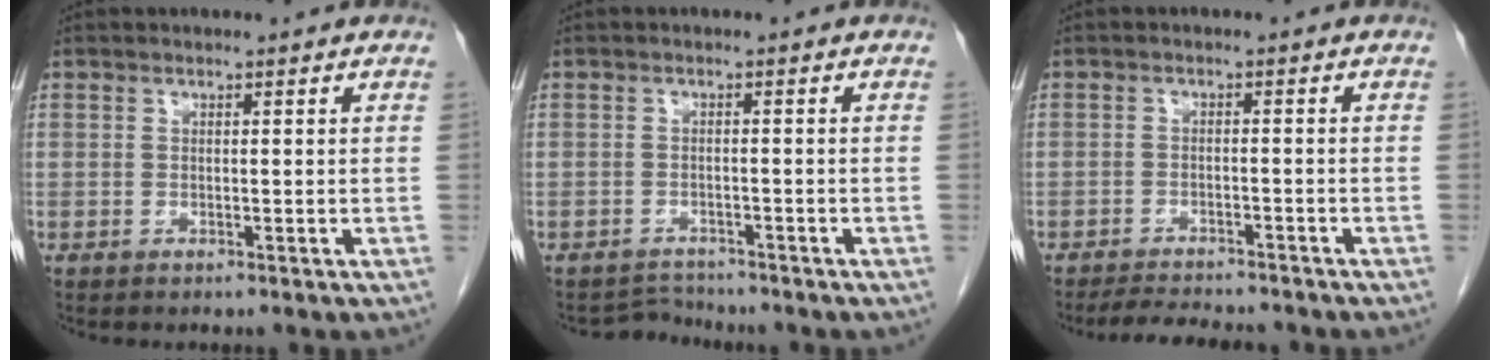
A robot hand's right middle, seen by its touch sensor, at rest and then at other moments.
{"total": 2.4, "force": [-2.1, 0.2, -1.0], "torque": [0.019, -0.008, -0.034]}
{"total": 6.8, "force": [-6.2, 1.2, 2.4], "torque": [-0.035, -0.010, -0.092]}